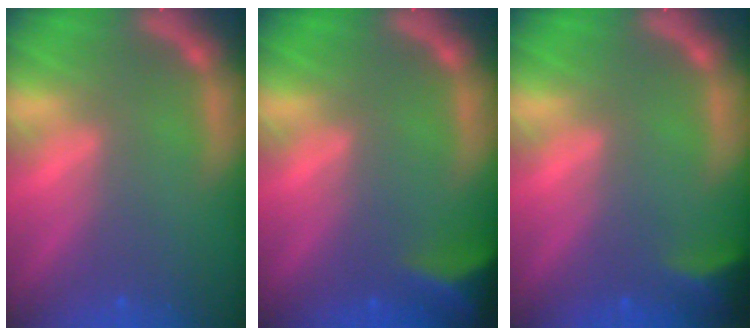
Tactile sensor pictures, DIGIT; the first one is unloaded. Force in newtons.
{"total": 5.0}
{"total": 2.9}